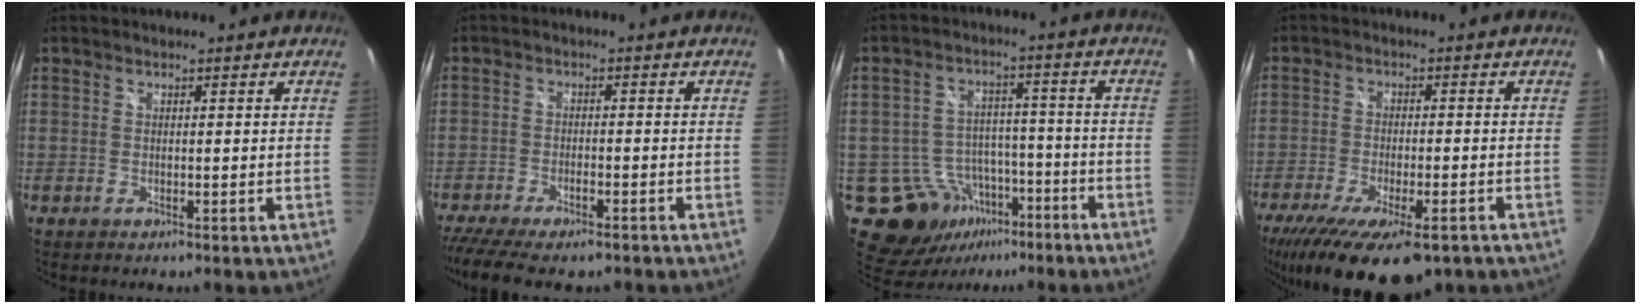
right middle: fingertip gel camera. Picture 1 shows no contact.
{"total": 11.8, "force": [-9.6, 2.9, 6.1], "torque": [-0.146, -0.036, -0.156]}
{"total": 12.4, "force": [-6.9, 9.1, 4.8], "torque": [-0.105, 0.013, -0.085]}
{"total": 18.6, "force": [-12.4, 6.5, 12.3], "torque": [-0.246, -0.064, -0.188]}